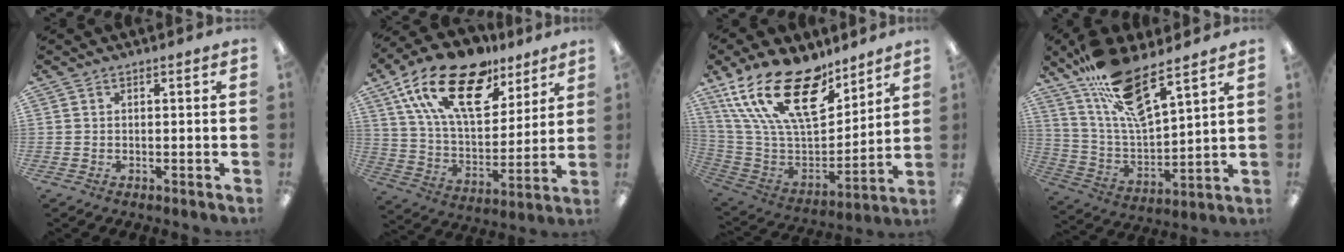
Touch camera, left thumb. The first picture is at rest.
{"total": 22.7, "force": [13.8, 11.1, 14.2], "torque": [-0.269, -0.069, 0.240]}
{"total": 25.5, "force": [15.2, 12.2, 16.5], "torque": [-0.318, -0.094, 0.274]}
{"total": 16.0, "force": [11.9, 3.9, 10.0], "torque": [-0.200, -0.067, 0.207]}